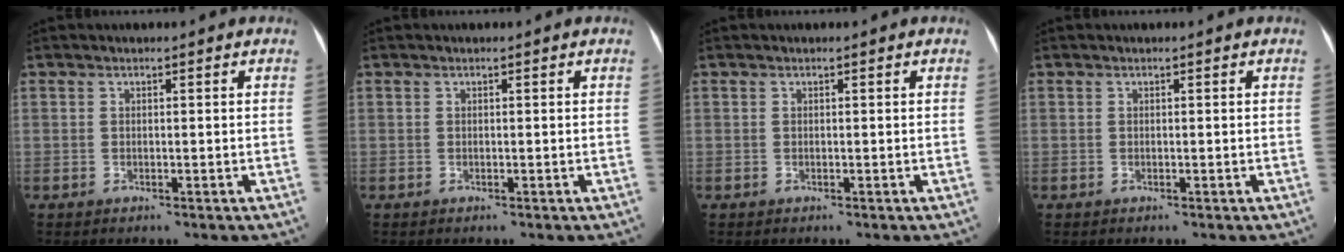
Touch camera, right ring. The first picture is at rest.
{"total": 0.0}
{"total": 0.0}
{"total": 0.0}